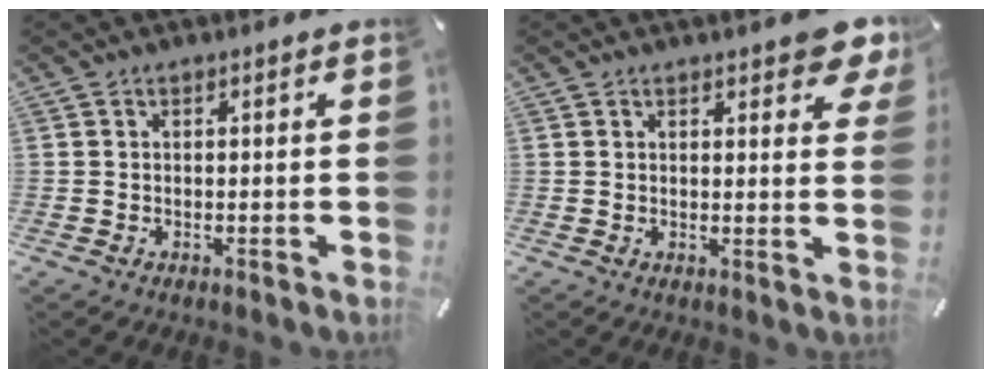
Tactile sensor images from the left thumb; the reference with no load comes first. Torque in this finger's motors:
{"motor_torque": [2.52, 2.49, 1.62, -1.14, 0.42]}